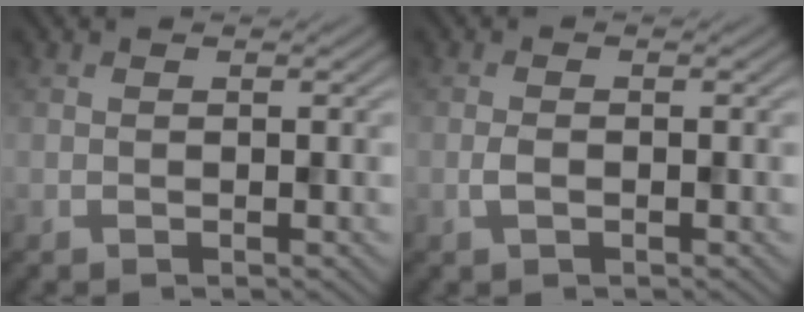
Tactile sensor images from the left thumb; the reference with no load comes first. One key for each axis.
{"total": 1.4, "fx": -0.5, "fy": 0.6, "fz": 1.2, "tx": -0.026, "ty": 0.002, "tz": -0.011}